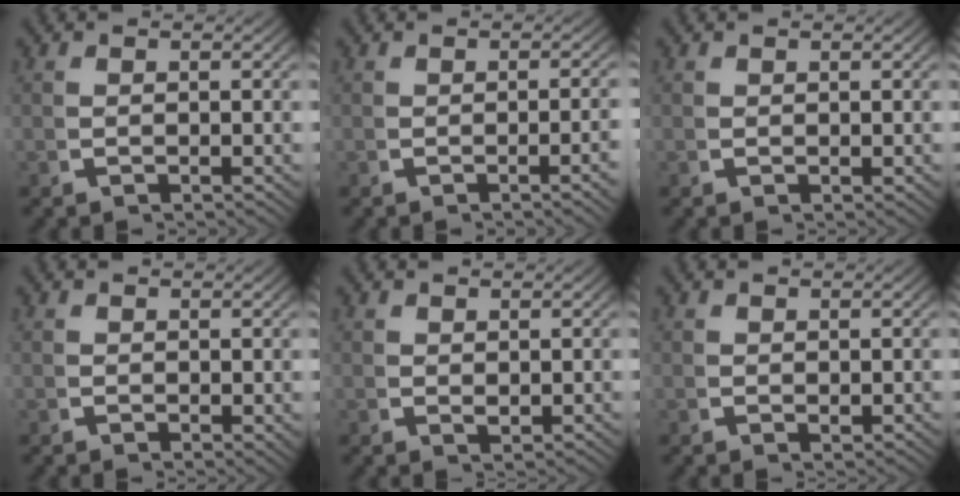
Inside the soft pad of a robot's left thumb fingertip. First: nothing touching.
{"total": 1.9, "force": [-0.5, 0.2, 1.8], "torque": [-0.021, 0.003, -0.009]}
{"total": 0.5, "force": [0.5, 0.0, -0.2], "torque": [0.004, -0.001, 0.007]}
{"total": 0.5, "force": [0.5, 0.1, 0.1], "torque": [0.004, -0.003, 0.008]}
{"total": 1.0, "force": [0.9, 0.2, 0.3], "torque": [-0.005, -0.003, 0.019]}
{"total": 0.7, "force": [0.7, 0.1, 0.0], "torque": [0.004, 0.000, 0.012]}